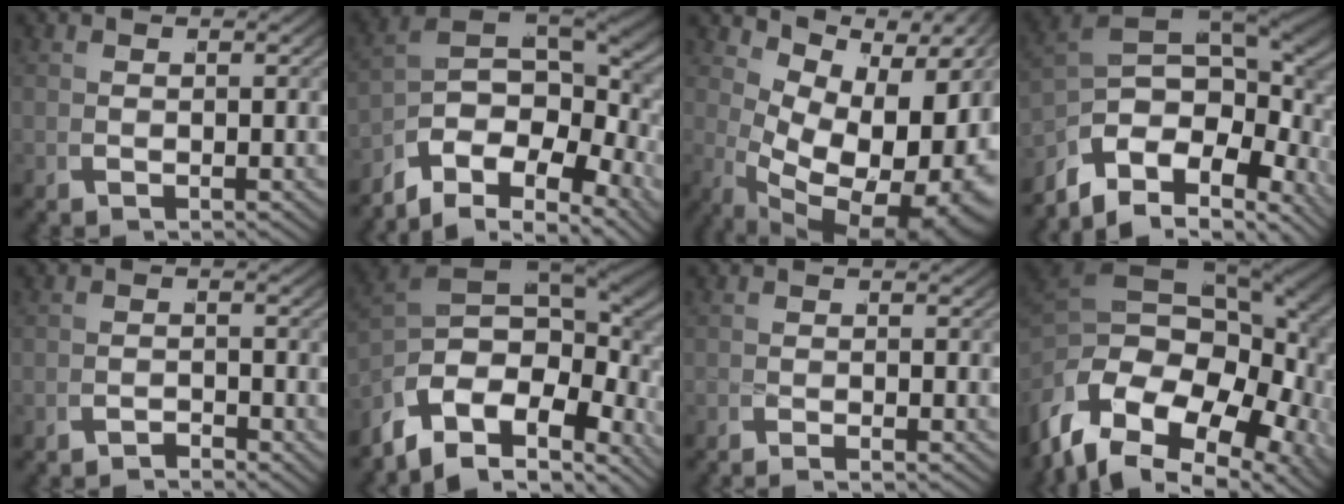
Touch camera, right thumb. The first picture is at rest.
{"total": 14.7, "force": [-1.3, 9.9, 10.7], "torque": [-0.210, -0.028, -0.021]}
{"total": 18.1, "force": [0.0, 11.2, 14.2], "torque": [-0.238, -0.031, 0.022]}
{"total": 17.5, "force": [-2.4, 11.3, 13.2], "torque": [-0.252, -0.040, -0.022]}
{"total": 1.9, "force": [-1.8, -0.3, -0.4], "torque": [0.014, 0.001, -0.039]}
{"total": 18.5, "force": [-2.3, 11.8, 14.1], "torque": [-0.263, -0.044, -0.016]}
{"total": 1.2, "force": [-1.0, -0.6, 0.0], "torque": [0.000, 0.002, -0.027]}
{"total": 22.9, "force": [-0.2, 16.0, 16.4], "torque": [-0.295, -0.026, -0.003]}